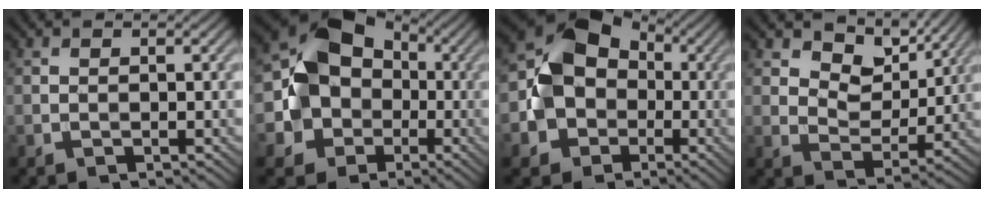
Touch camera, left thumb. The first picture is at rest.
{"total": 10.4, "force": [-0.4, 9.3, 4.6], "torque": [-0.079, -0.010, -0.031]}
{"total": 8.8, "force": [-0.9, 7.8, 4.1], "torque": [-0.074, -0.001, -0.027]}
{"total": 7.6, "force": [5.1, 4.5, 3.5], "torque": [-0.070, -0.005, 0.079]}